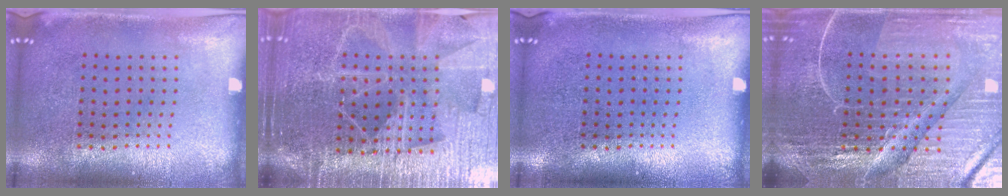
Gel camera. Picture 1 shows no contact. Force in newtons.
{"total": 5.5, "press": 4.9, "slide": 2.4}
{"total": 0.0}
{"total": 5.8, "press": 5.3, "slide": 2.4}